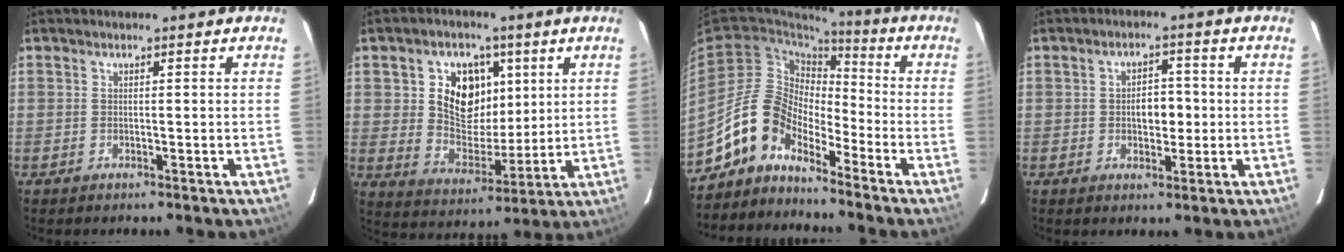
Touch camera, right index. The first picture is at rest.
{"total": 12.2, "force": [3.7, 9.0, 7.3], "torque": [-0.145, 0.010, 0.074]}
{"total": 10.6, "force": [-7.9, 5.5, 4.3], "torque": [-0.081, 0.029, -0.164]}
{"total": 4.6, "force": [-0.3, 2.9, 3.5], "torque": [-0.056, 0.009, 0.001]}